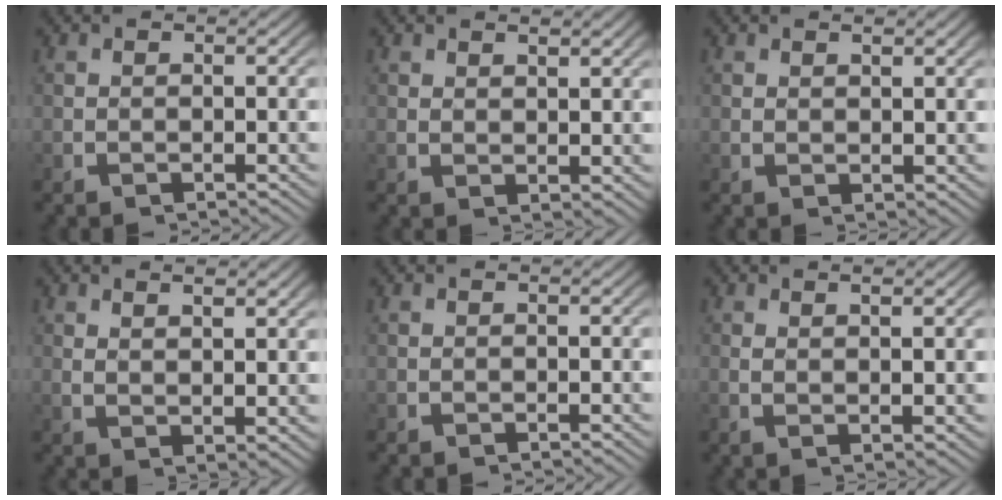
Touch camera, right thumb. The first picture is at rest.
{"total": 1.5, "force": [1.4, 0.1, 0.4], "torque": [-0.005, -0.004, 0.034]}
{"total": 1.0, "force": [0.9, 0.0, 0.3], "torque": [-0.005, -0.003, 0.023]}
{"total": 2.2, "force": [1.7, 0.3, 1.4], "torque": [-0.027, -0.004, 0.039]}
{"total": 0.0}
{"total": 1.9, "force": [1.0, 0.0, 1.6], "torque": [-0.032, -0.006, 0.025]}